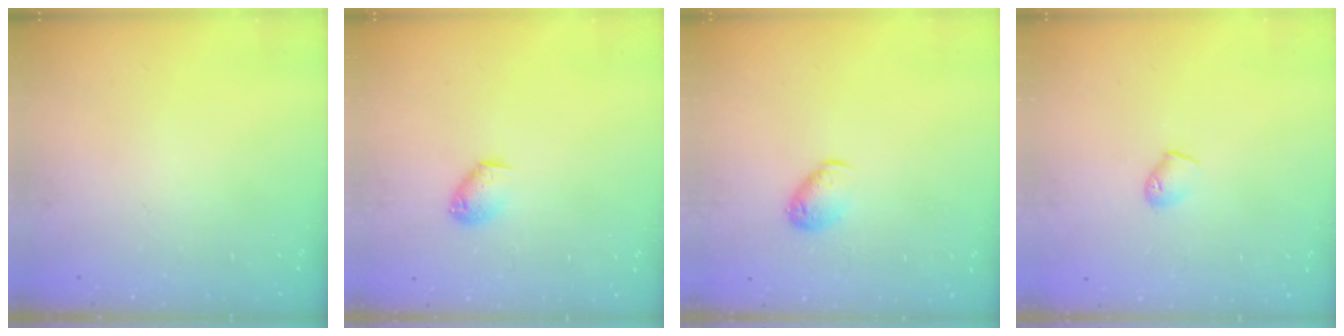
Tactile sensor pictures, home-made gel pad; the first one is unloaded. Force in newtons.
{"total": 6.6, "press": 6.6, "slide": 1.1}
{"total": 6.9, "press": 6.8, "slide": 1.1}
{"total": 4.1, "press": 4.0, "slide": 0.8}